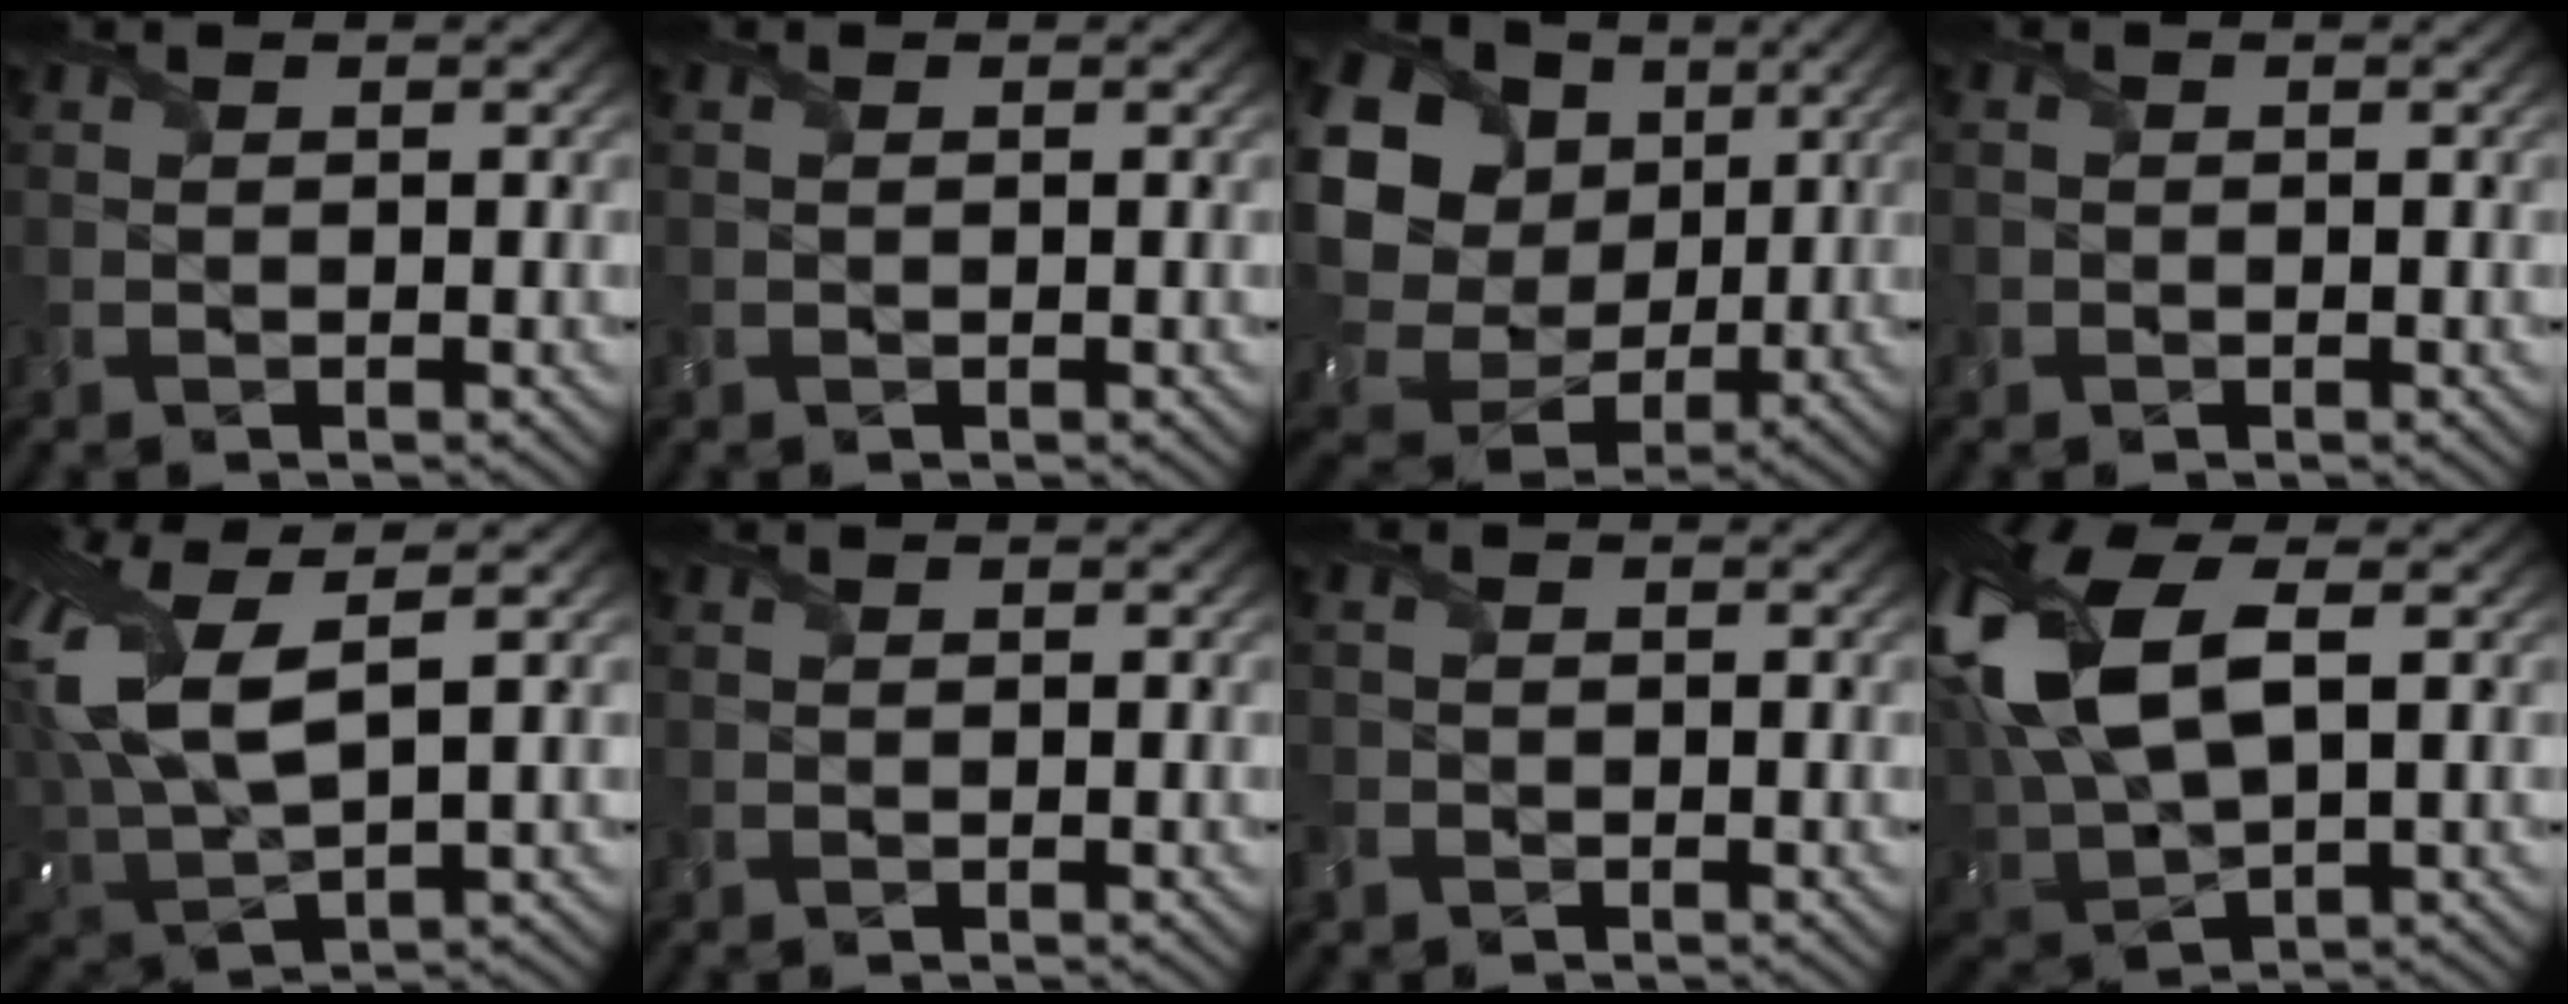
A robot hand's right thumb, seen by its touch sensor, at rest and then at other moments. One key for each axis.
{"total": 0.7, "fx": 0.2, "fy": 0.4, "fz": 0.5, "tx": -0.013, "ty": 0.002, "tz": 0.007}
{"total": 20.9, "fx": 5.0, "fy": 17.8, "fz": 9.8, "tx": -0.293, "ty": 0.011, "tz": 0.111}
{"total": 0.8, "fx": -0.3, "fy": 0.7, "fz": 0.0, "tx": 0.004, "ty": -0.005, "tz": -0.010}
{"total": 12.6, "fx": 4.2, "fy": 5.5, "fz": 10.5, "tx": -0.267, "ty": 0.012, "tz": 0.081}
{"total": 0.0}
{"total": 2.0, "fx": -1.2, "fy": 1.4, "fz": 0.7, "tx": -0.028, "ty": -0.006, "tz": -0.034}
{"total": 15.9, "fx": 4.2, "fy": 8.1, "fz": 13.1, "tx": -0.328, "ty": 0.006, "tz": 0.084}